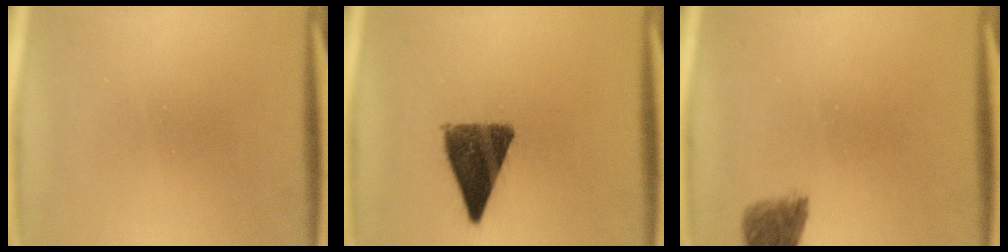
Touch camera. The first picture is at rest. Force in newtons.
{"total": 10.3}
{"total": 4.1}